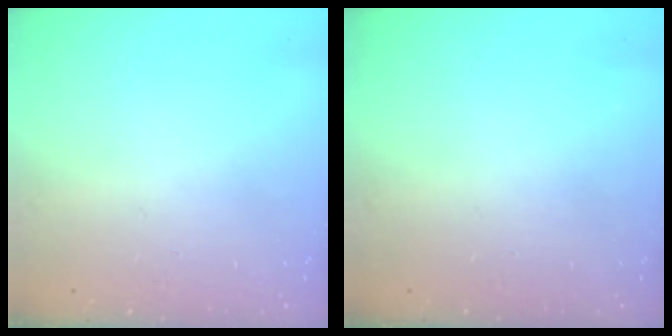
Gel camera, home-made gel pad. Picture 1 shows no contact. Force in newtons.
{"total": 0.0}